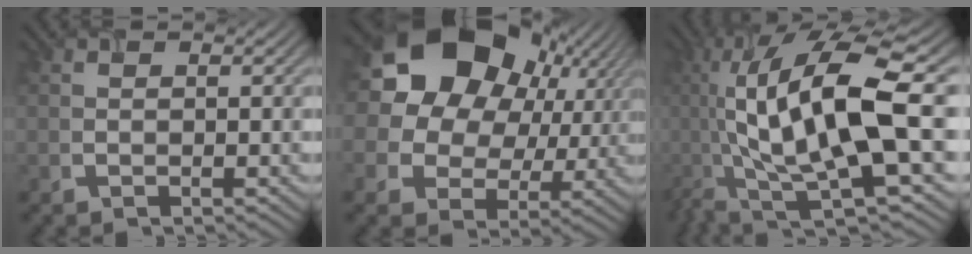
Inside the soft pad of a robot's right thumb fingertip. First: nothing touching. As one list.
[{"total": 24.0, "force": [9.4, 19.1, 11.0], "torque": [-0.260, 0.050, 0.155]}, {"total": 16.2, "force": [0.3, 4.4, 15.5], "torque": [-0.305, 0.011, 0.014]}]